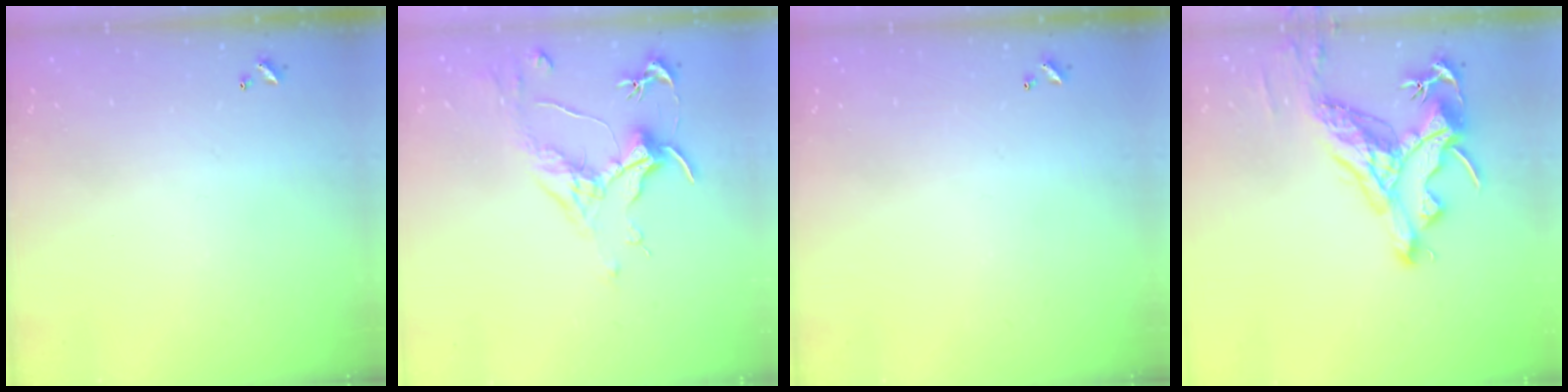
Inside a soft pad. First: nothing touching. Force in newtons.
{"total": 1.7, "press": 1.5, "slide": 0.9}
{"total": 0.0}
{"total": 9.9, "press": 9.7, "slide": 1.9}